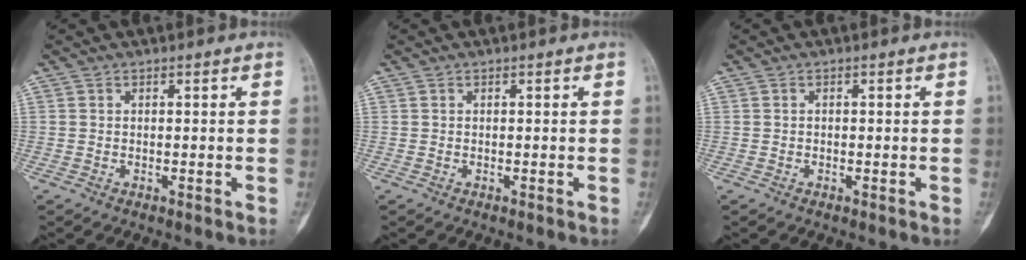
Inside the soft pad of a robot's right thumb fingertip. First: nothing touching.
{"total": 0.0}
{"total": 0.0}